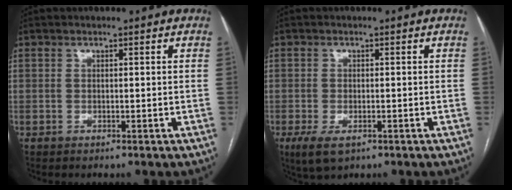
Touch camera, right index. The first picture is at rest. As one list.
[{"total": 4.4, "force": [-2.1, 2.0, 3.3], "torque": [-0.068, -0.009, -0.030]}]